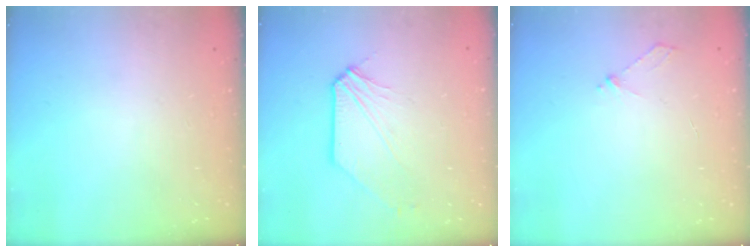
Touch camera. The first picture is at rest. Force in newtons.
{"total": 4.1, "press": 4.0, "slide": 0.6}
{"total": 3.0, "press": 2.9, "slide": 0.4}